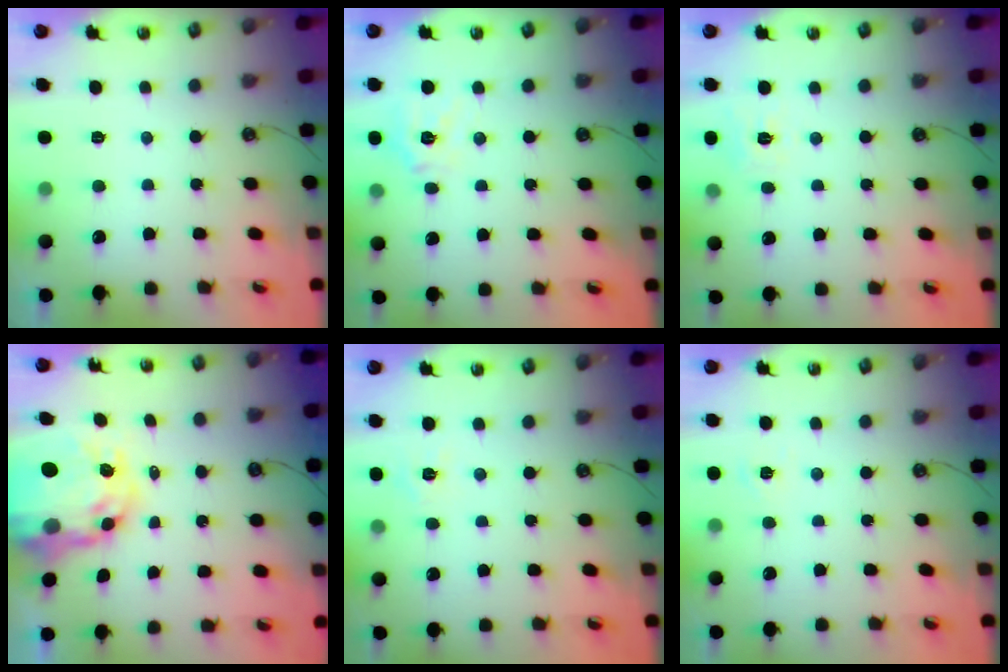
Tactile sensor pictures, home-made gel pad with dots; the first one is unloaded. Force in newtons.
{"total": 12.3, "press": 12.1, "slide": 1.8}
{"total": 7.3, "press": 7.3, "slide": 0.5}
{"total": 13.4, "press": 13.4, "slide": 0.9}
{"total": 3.6, "press": 3.6, "slide": 0.4}
{"total": 3.6, "press": 3.6, "slide": 0.4}